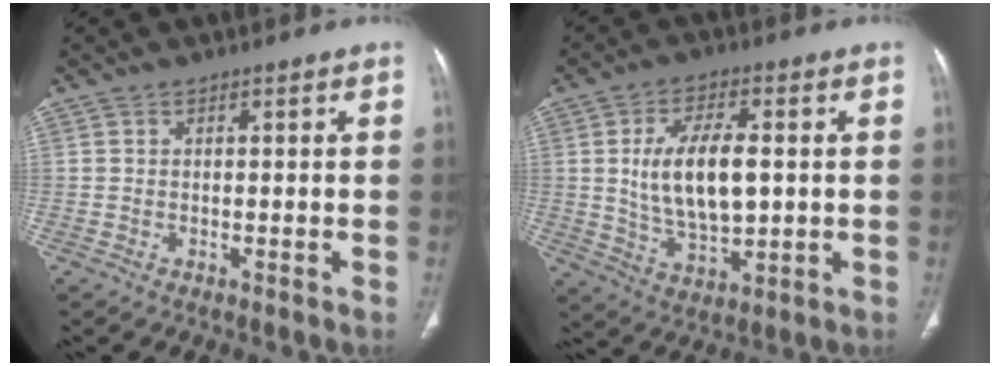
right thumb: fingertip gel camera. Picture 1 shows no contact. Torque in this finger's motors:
{"motor_torque": [0.16, 0.28, 0.64, -0.21, 0.14]}